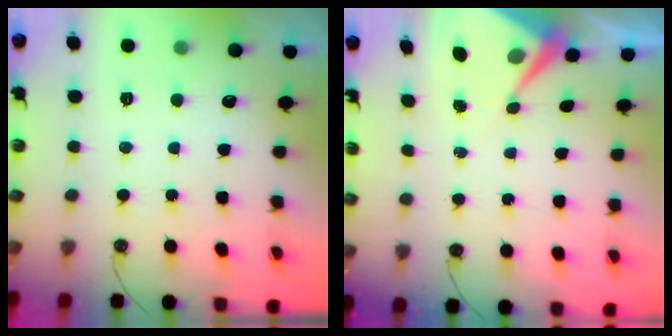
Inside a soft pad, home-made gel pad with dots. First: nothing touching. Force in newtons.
{"total": 6.0, "press": 6.0, "slide": 0.5}